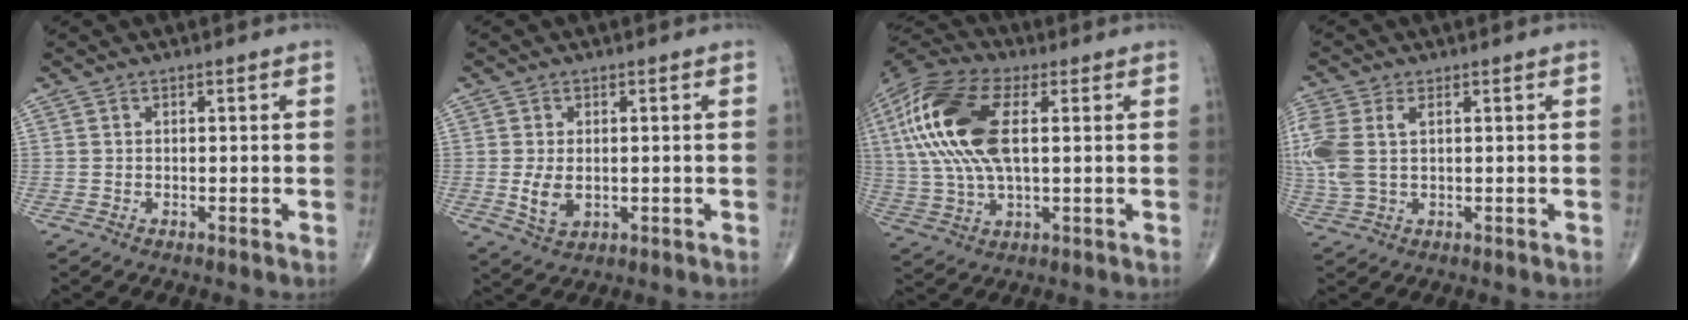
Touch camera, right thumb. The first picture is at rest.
{"total": 5.0, "force": [-0.4, 3.2, 3.9], "torque": [-0.071, -0.010, 0.001]}
{"total": 21.1, "force": [4.2, 9.8, 18.2], "torque": [-0.406, 0.009, 0.069]}
{"total": 9.4, "force": [1.7, 5.4, 7.5], "torque": [-0.215, 0.016, 0.041]}